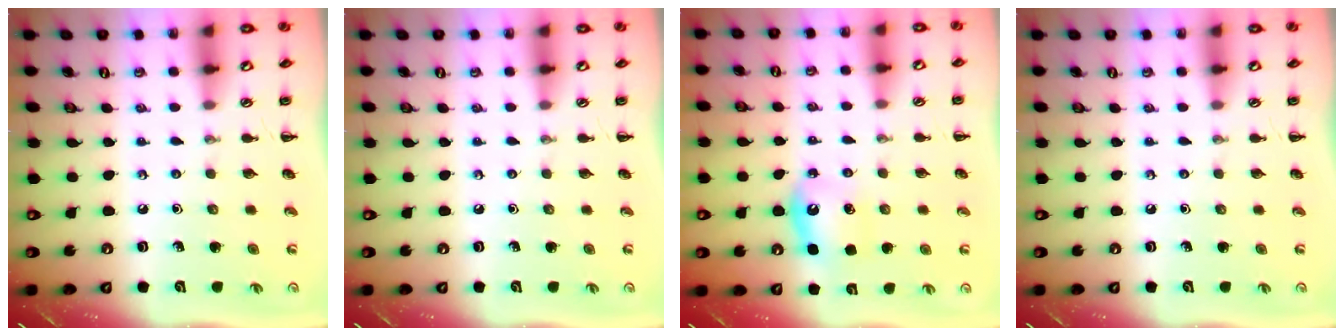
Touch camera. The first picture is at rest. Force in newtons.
{"total": 0.0}
{"total": 6.8, "press": 6.6, "slide": 1.8}
{"total": 0.0}